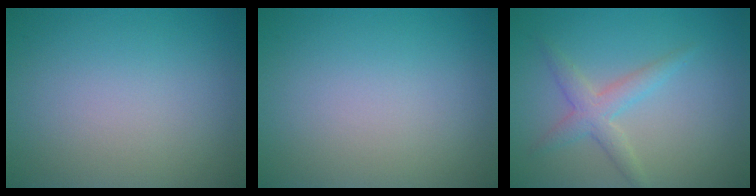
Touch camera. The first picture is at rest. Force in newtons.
{"total": 0.0}
{"total": 2.7, "press": 2.7, "slide": 0.1}